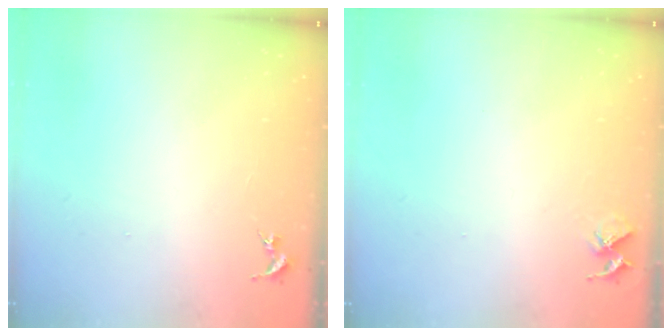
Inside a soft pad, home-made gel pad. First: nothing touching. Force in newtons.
{"total": 6.6, "press": 6.6, "slide": 0.5}